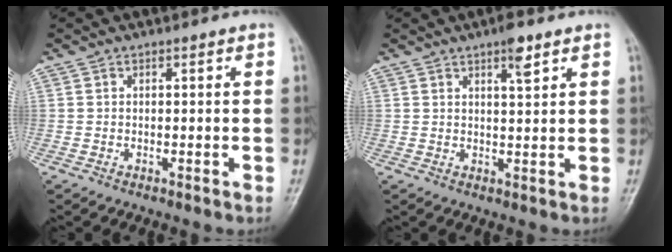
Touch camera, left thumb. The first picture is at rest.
{"total": 3.8, "force": [2.4, 0.9, 2.8], "torque": [-0.039, -0.013, 0.037]}